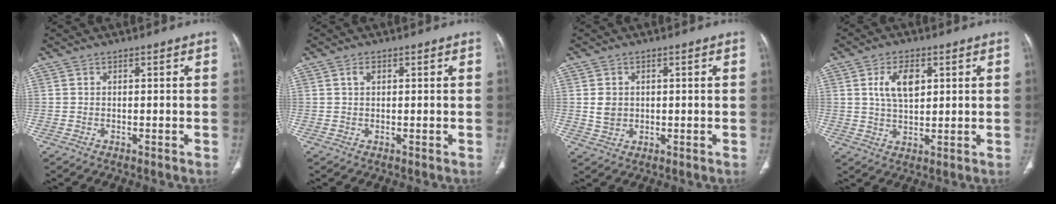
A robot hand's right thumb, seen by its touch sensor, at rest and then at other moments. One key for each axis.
{"total": 1.0, "fx": 0.3, "fy": 0.6, "fz": 0.7, "tx": -0.017, "ty": 0.004, "tz": 0.007}
{"total": 3.4, "fx": 0.4, "fy": 2.9, "fz": 1.8, "tx": -0.020, "ty": -0.002, "tz": 0.013}
{"total": 7.1, "fx": 2.2, "fy": 4.0, "fz": 5.4, "tx": -0.088, "ty": -0.006, "tz": 0.042}